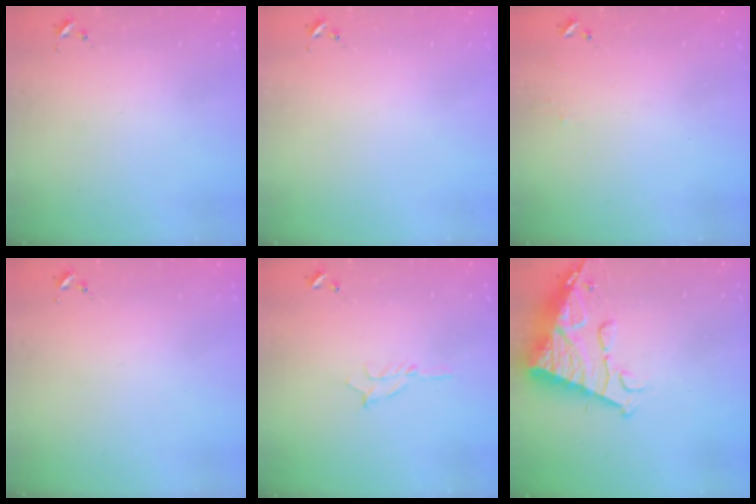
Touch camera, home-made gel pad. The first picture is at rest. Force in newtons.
{"total": 0.0}
{"total": 3.2, "press": 3.2, "slide": 0.3}
{"total": 0.0}
{"total": 5.0, "press": 5.0, "slide": 0.6}
{"total": 14.9, "press": 14.8, "slide": 1.5}